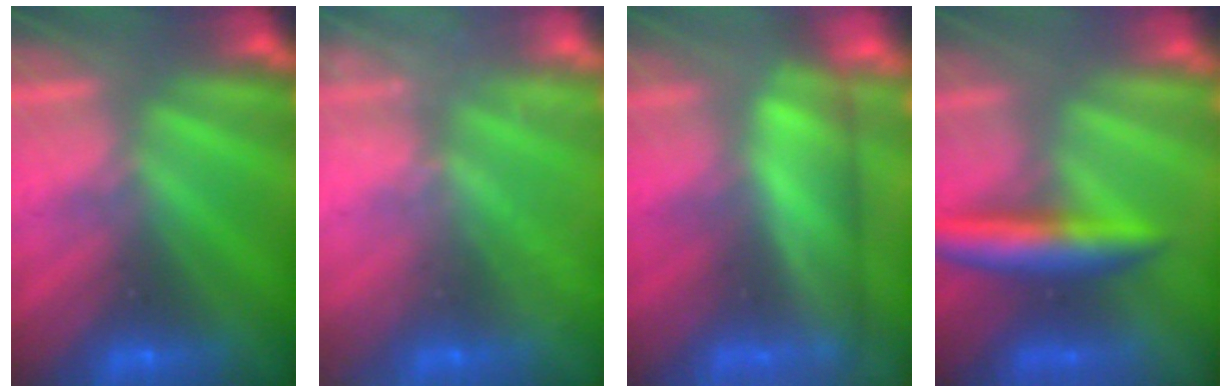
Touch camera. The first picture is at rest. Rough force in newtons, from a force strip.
{"total": 2.2}
{"total": 4.6}
{"total": 6.6}